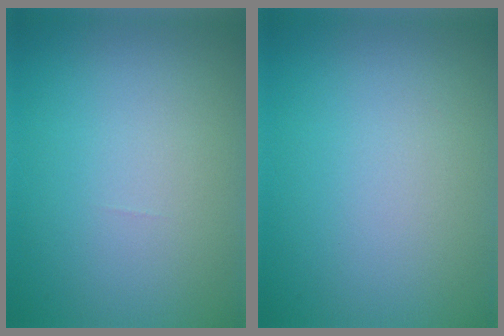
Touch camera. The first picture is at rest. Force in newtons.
{"total": 0.0}